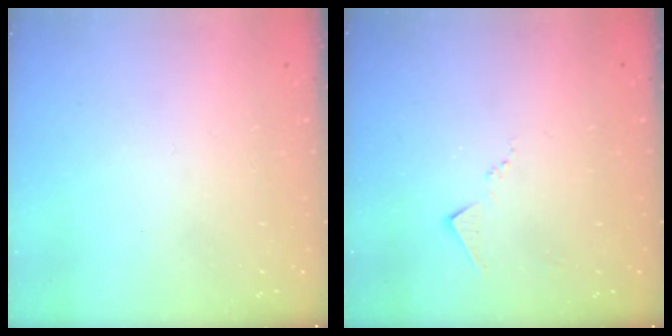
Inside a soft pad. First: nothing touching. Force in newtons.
{"total": 7.5, "press": 7.4, "slide": 0.3}